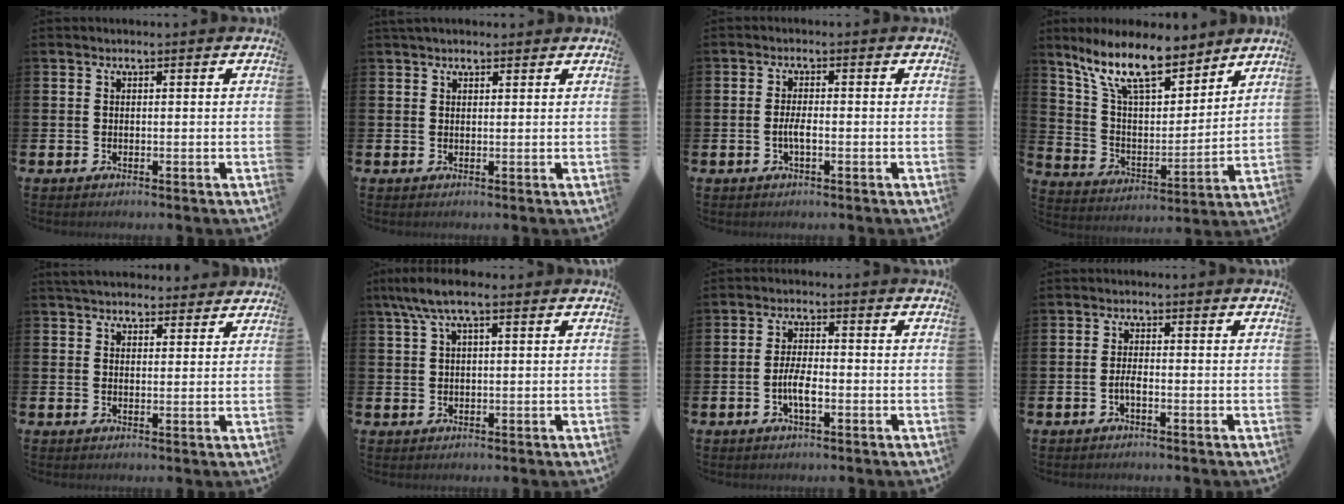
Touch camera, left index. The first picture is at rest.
{"total": 1.7, "force": [1.5, 0.6, 0.4], "torque": [0.003, 0.003, 0.024]}
{"total": 2.1, "force": [-0.6, 0.6, 1.9], "torque": [-0.030, 0.000, -0.013]}
{"total": 12.9, "force": [10.4, 4.2, 6.3], "torque": [-0.147, -0.052, 0.186]}
{"total": 4.2, "force": [4.1, 1.0, 0.6], "torque": [-0.014, -0.015, 0.076]}
{"total": 5.0, "force": [3.0, 1.4, 3.7], "torque": [-0.070, 0.000, 0.052]}
{"total": 3.6, "force": [-1.0, 1.3, 3.2], "torque": [-0.066, -0.003, -0.024]}
{"total": 1.5, "force": [-0.7, 0.4, 1.2], "torque": [-0.018, -0.002, -0.015]}